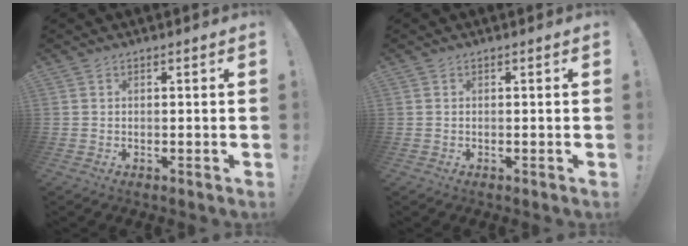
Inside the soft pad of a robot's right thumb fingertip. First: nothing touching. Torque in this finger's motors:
{"motor_torque": [-0.04, 0.39, -0.09, 0.05, 0.00]}